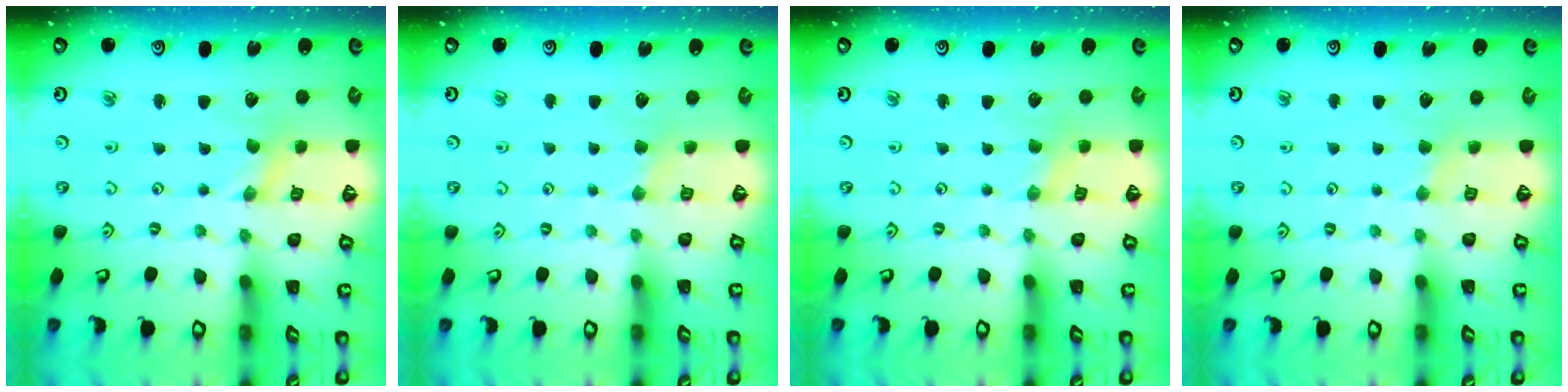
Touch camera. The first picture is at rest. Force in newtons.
{"total": 2.1, "press": 2.1, "slide": 0.3}
{"total": 1.7, "press": 1.7, "slide": 0.3}
{"total": 2.1, "press": 2.1, "slide": 0.3}